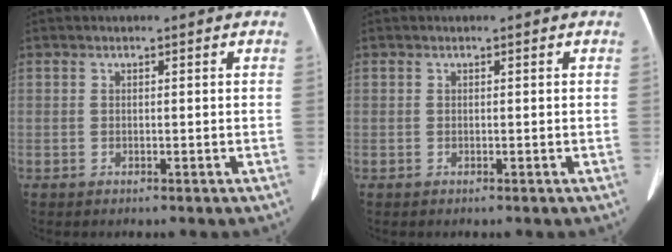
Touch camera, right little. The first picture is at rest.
{"total": 0.0}